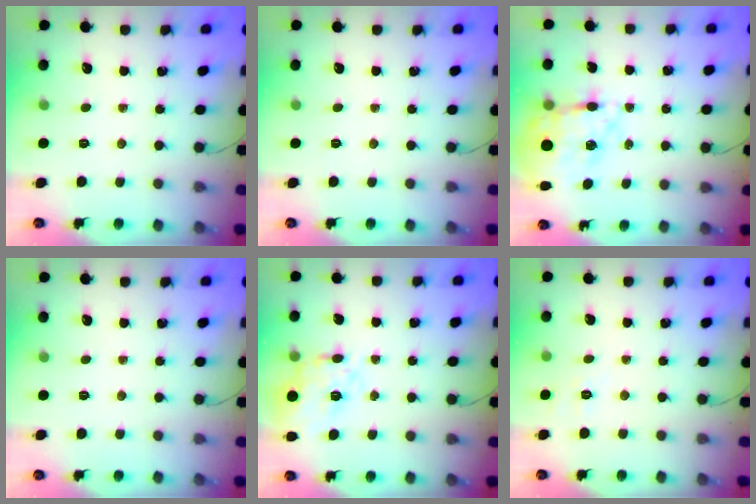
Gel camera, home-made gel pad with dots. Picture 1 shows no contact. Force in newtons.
{"total": 0.0}
{"total": 21.8, "press": 21.3, "slide": 4.7}
{"total": 0.0}
{"total": 18.6, "press": 18.4, "slide": 2.4}
{"total": 1.9, "press": 0.5, "slide": 1.8}